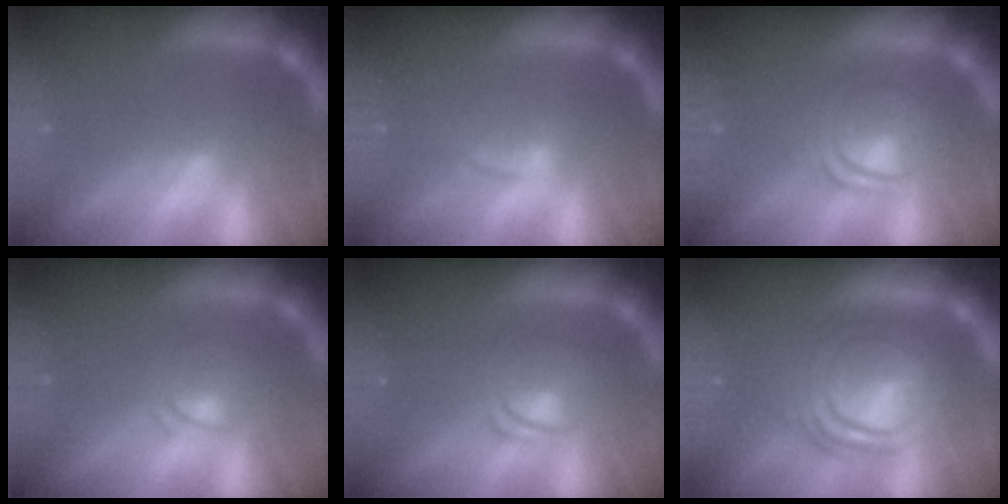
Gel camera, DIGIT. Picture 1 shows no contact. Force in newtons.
{"total": 2.4}
{"total": 5.0}
{"total": 2.4}
{"total": 4.0}
{"total": 10.0}